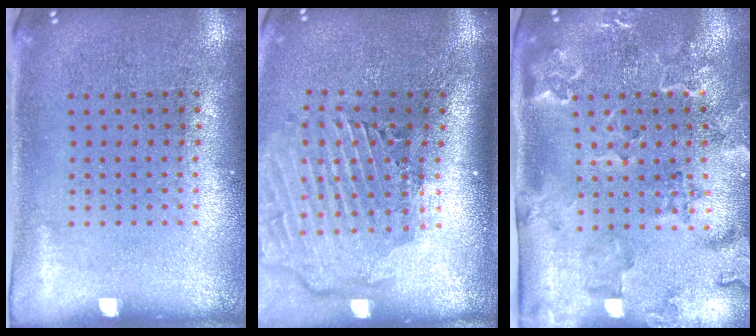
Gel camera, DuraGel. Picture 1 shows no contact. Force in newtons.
{"total": 3.0, "press": 2.2, "slide": 2.0}
{"total": 2.2, "press": 2.2, "slide": 0.6}